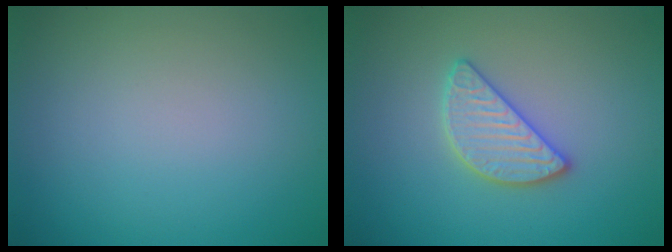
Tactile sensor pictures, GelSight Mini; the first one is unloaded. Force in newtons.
{"total": 2.9, "press": 2.9, "slide": 0.3}